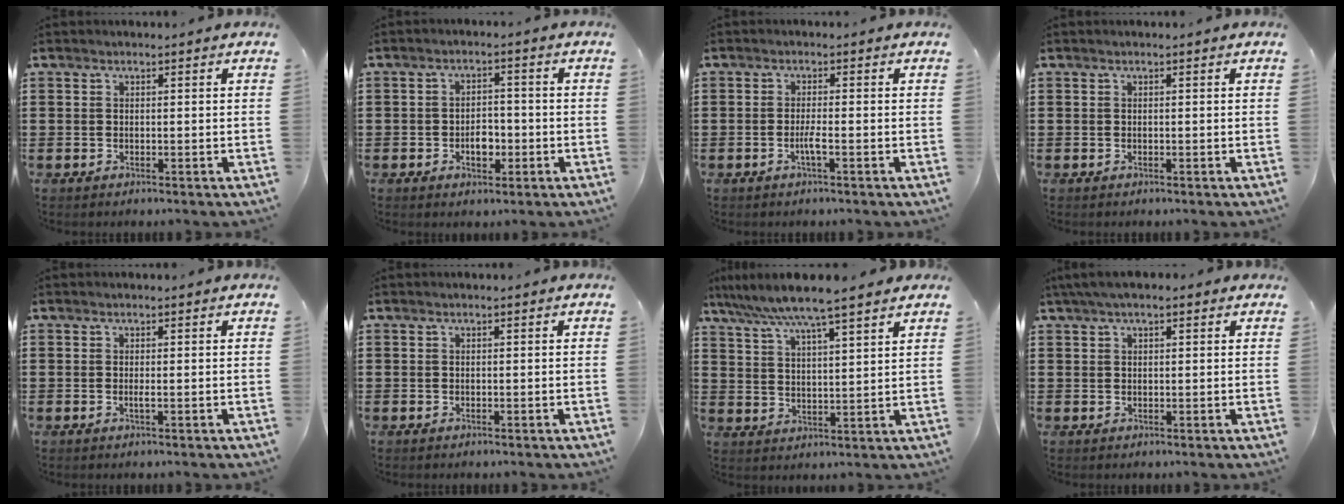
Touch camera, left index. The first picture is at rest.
{"total": 3.5, "force": [-1.2, 2.1, 2.6], "torque": [-0.041, 0.002, -0.026]}
{"total": 2.3, "force": [-1.0, 0.1, 2.1], "torque": [-0.043, -0.003, -0.020]}
{"total": 0.0}
{"total": 0.8, "force": [-0.1, -0.1, 0.8], "torque": [-0.014, -0.005, -0.002]}
{"total": 0.0}
{"total": 6.8, "force": [5.9, 0.2, 3.3], "torque": [-0.085, -0.023, 0.102]}
{"total": 2.6, "force": [1.7, 1.4, 1.5], "torque": [-0.035, 0.010, 0.030]}